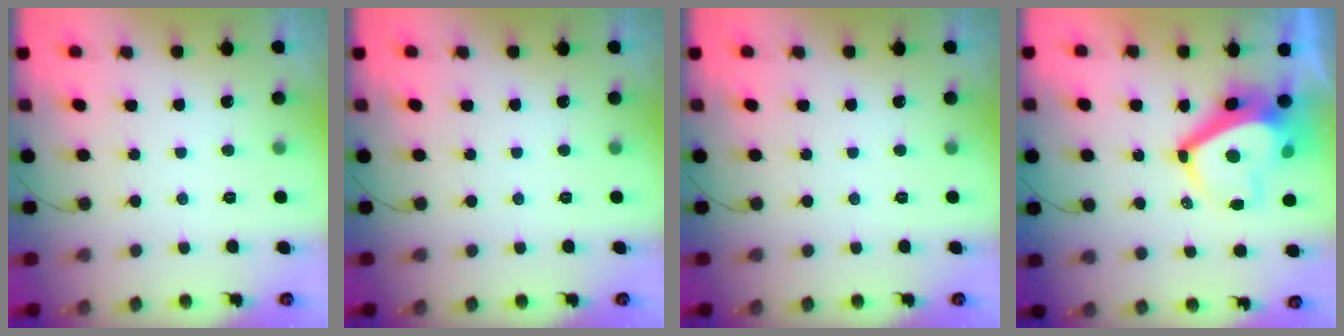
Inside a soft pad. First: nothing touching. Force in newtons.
{"total": 0.0}
{"total": 0.0}
{"total": 10.9, "press": 10.8, "slide": 1.5}